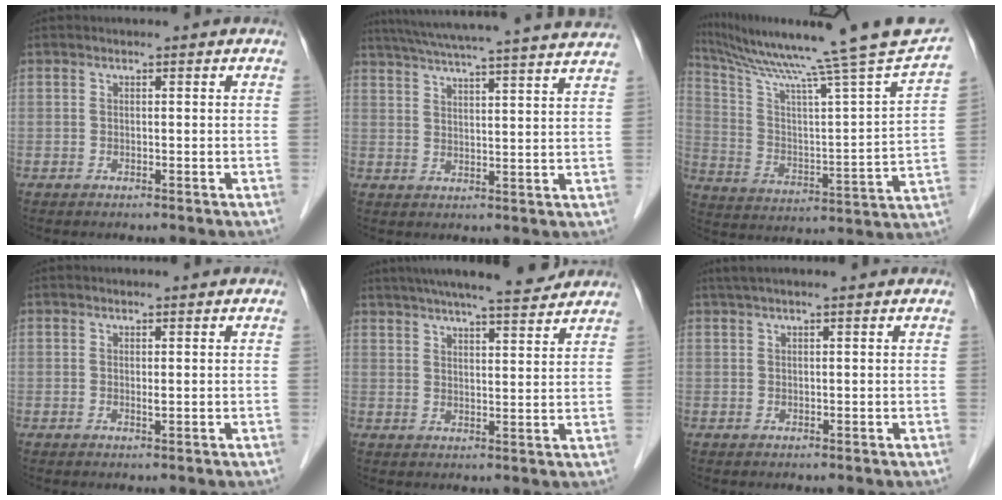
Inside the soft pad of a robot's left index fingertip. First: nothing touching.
{"total": 24.0, "force": [21.8, -0.7, 10.0], "torque": [-0.167, -0.008, 0.282]}
{"total": 24.2, "force": [20.9, -2.5, 11.9], "torque": [-0.205, -0.055, 0.303]}
{"total": 0.6, "force": [0.2, 0.0, 0.5], "torque": [-0.012, -0.001, 0.003]}
{"total": 14.6, "force": [12.9, 1.2, 6.8], "torque": [-0.111, 0.017, 0.182]}
{"total": 4.9, "force": [4.1, -0.4, 2.7], "torque": [-0.040, 0.034, 0.063]}